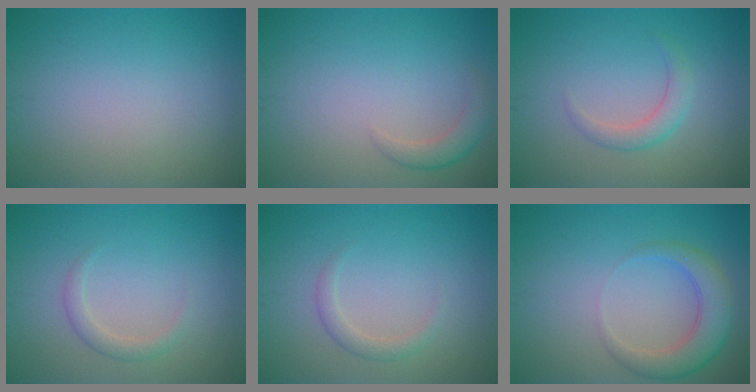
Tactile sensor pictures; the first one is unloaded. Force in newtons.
{"total": 2.0, "press": 2.0, "slide": 0.2}
{"total": 2.0, "press": 2.0, "slide": 0.2}
{"total": 1.6, "press": 1.6, "slide": 0.1}
{"total": 1.6, "press": 1.6, "slide": 0.1}
{"total": 4.2, "press": 4.2, "slide": 0.5}